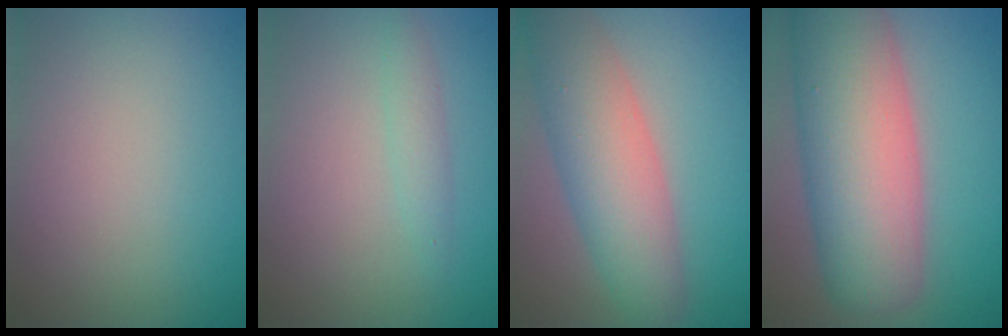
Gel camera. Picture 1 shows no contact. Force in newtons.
{"total": 1.4, "press": 1.4, "slide": 0.0}
{"total": 7.4, "press": 7.4, "slide": 0.3}
{"total": 12.3, "press": 12.3, "slide": 0.8}